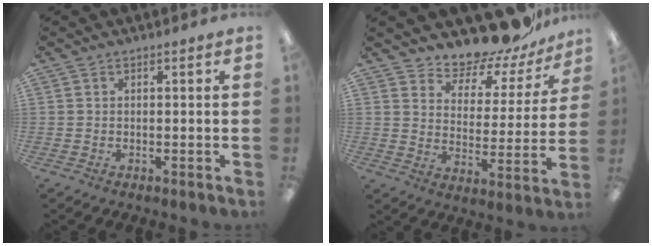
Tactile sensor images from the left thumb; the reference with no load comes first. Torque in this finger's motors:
{"motor_torque": [0.18, 0.03, -0.55, -0.17, 0.02]}